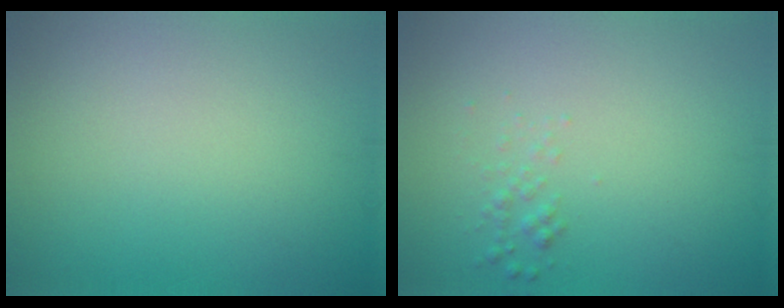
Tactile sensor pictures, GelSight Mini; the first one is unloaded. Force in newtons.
{"total": 1.0, "press": 1.0, "slide": 0.0}